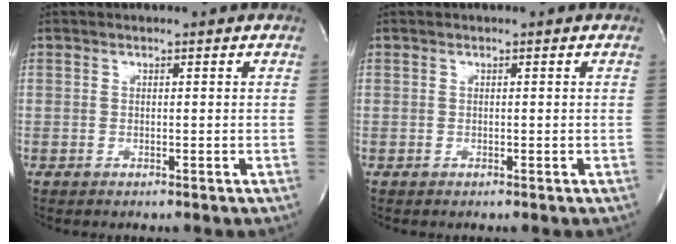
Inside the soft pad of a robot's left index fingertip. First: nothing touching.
{"total": 0.0}